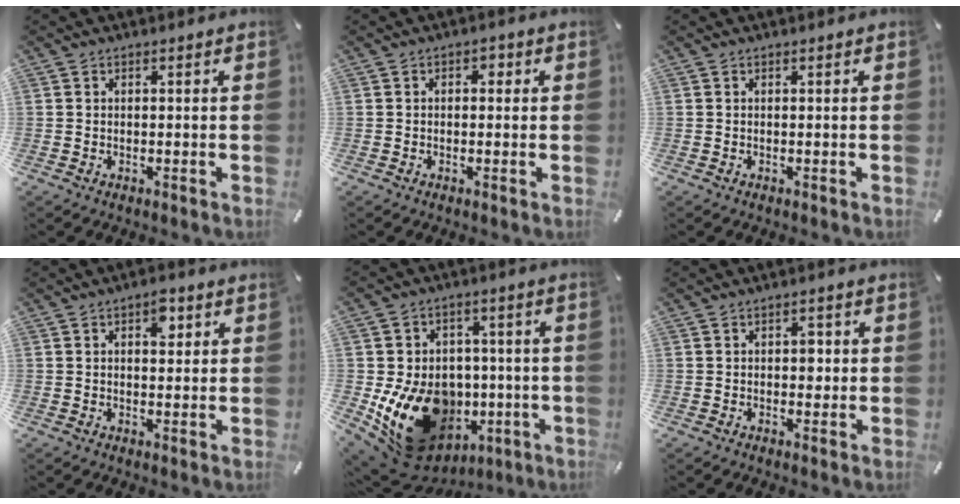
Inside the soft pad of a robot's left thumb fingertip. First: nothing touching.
{"total": 1.6, "force": [-0.1, 1.2, 1.0], "torque": [-0.014, 0.005, -0.007]}
{"total": 0.0}
{"total": 4.3, "force": [1.6, 2.4, 3.2], "torque": [-0.037, -0.005, 0.019]}
{"total": 18.2, "force": [-4.3, 14.7, 9.7], "torque": [-0.181, 0.013, -0.050]}
{"total": 2.5, "force": [0.1, 1.8, 1.8], "torque": [-0.012, -0.003, -0.007]}